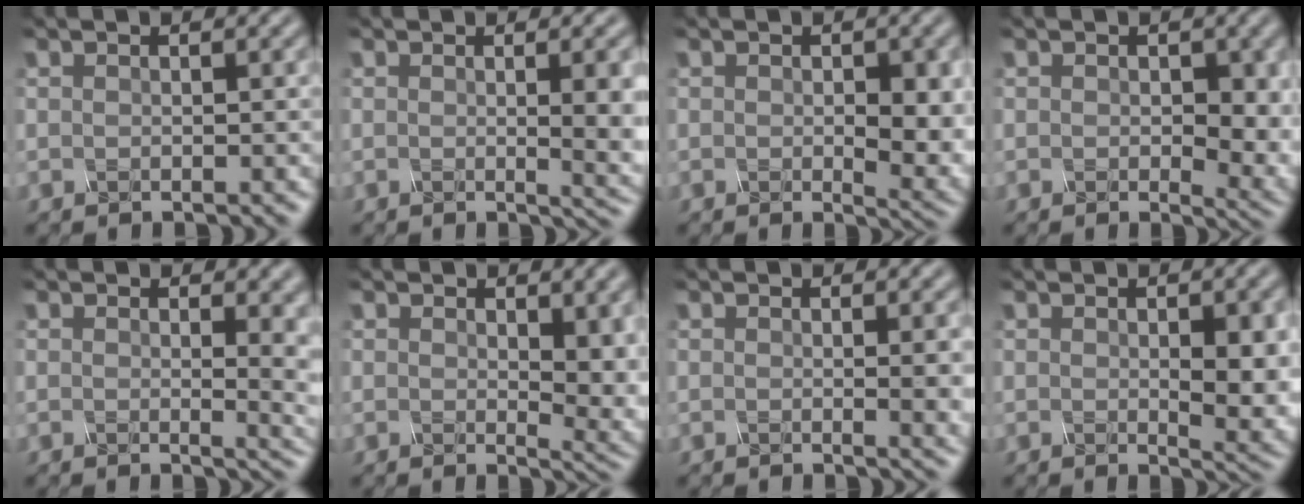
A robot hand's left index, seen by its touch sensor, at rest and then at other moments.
{"total": 5.6, "force": [0.2, 1.9, 5.2], "torque": [-0.047, -0.005, 0.006]}
{"total": 4.9, "force": [-0.1, 2.4, 4.3], "torque": [-0.056, -0.012, 0.004]}
{"total": 5.0, "force": [0.4, 3.0, 4.1], "torque": [-0.046, -0.012, 0.007]}
{"total": 6.4, "force": [0.9, 3.2, 5.5], "torque": [-0.023, -0.001, 0.008]}
{"total": 5.0, "force": [0.9, 2.3, 4.4], "torque": [-0.060, -0.011, 0.018]}
{"total": 2.5, "force": [0.1, 0.6, 2.4], "torque": [-0.025, -0.005, 0.000]}
{"total": 4.9, "force": [0.0, 1.8, 4.5], "torque": [-0.058, -0.009, 0.005]}